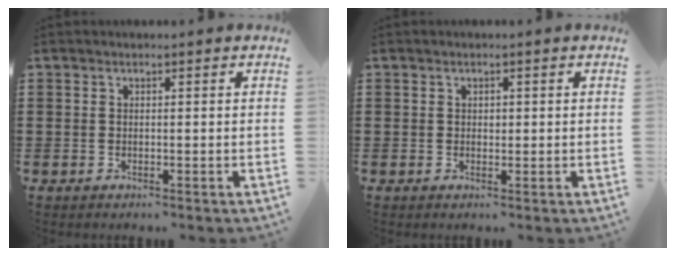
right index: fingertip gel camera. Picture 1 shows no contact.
{"total": 0.7, "force": [0.2, 0.5, 0.3], "torque": [-0.008, 0.002, 0.005]}